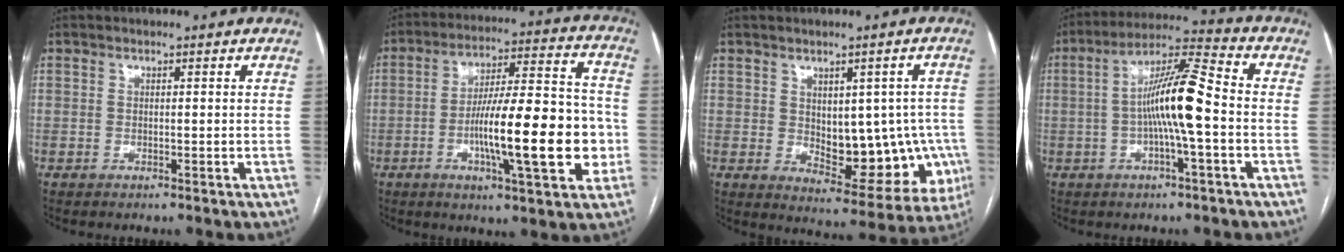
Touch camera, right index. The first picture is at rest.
{"total": 18.0, "force": [-3.9, 3.3, 17.3], "torque": [-0.276, 0.015, -0.058]}
{"total": 13.4, "force": [-0.7, 6.9, 11.5], "torque": [-0.138, 0.009, 0.016]}
{"total": 11.0, "force": [-1.3, 0.7, 10.9], "torque": [-0.198, 0.020, -0.030]}